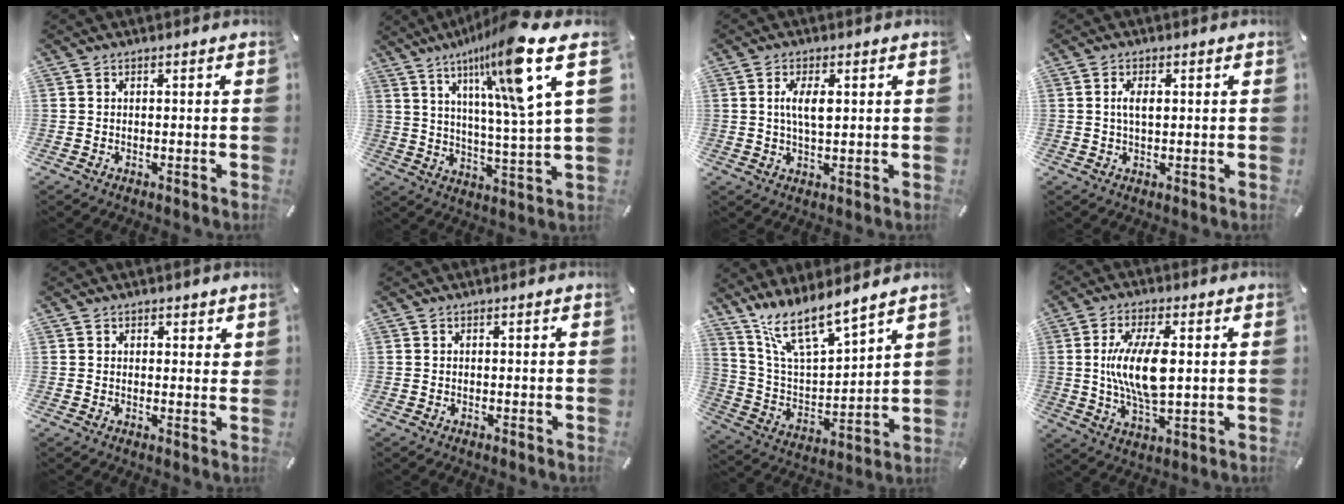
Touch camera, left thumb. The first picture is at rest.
{"total": 18.8, "force": [10.9, 1.5, 15.2], "torque": [-0.247, -0.059, 0.156]}
{"total": 5.3, "force": [1.0, 2.0, 4.8], "torque": [-0.107, 0.004, 0.013]}
{"total": 3.1, "force": [0.5, 1.4, 2.7], "torque": [-0.063, 0.003, 0.005]}
{"total": 1.7, "force": [1.1, 1.1, 0.5], "torque": [0.006, -0.005, 0.017]}
{"total": 0.0}
{"total": 12.9, "force": [11.3, 2.4, 5.7], "torque": [-0.136, -0.082, 0.201]}
{"total": 12.7, "force": [1.4, 5.0, 11.6], "torque": [-0.252, -0.006, 0.018]}